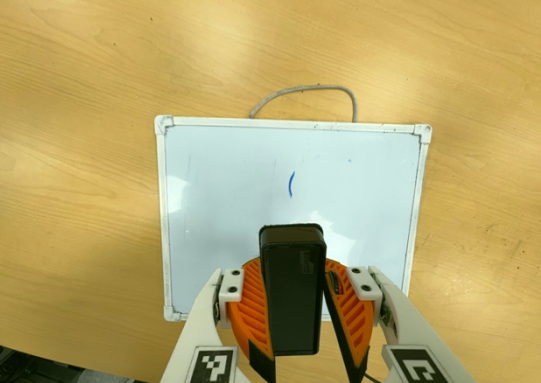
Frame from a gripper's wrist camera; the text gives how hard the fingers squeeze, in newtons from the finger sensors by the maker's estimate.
{"total": 9.8, "left": 9.9, "right": 9.8}